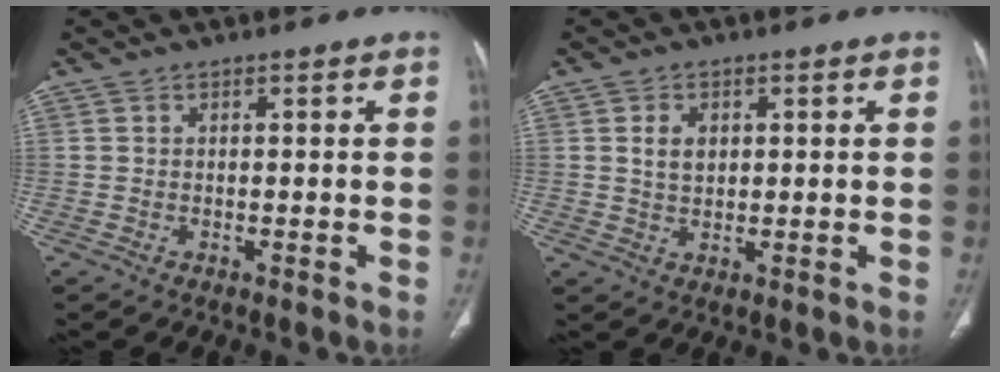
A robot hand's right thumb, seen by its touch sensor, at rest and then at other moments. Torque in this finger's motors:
{"motor_torque": [0.25, 0.25, 0.16, -0.26, 0.01]}